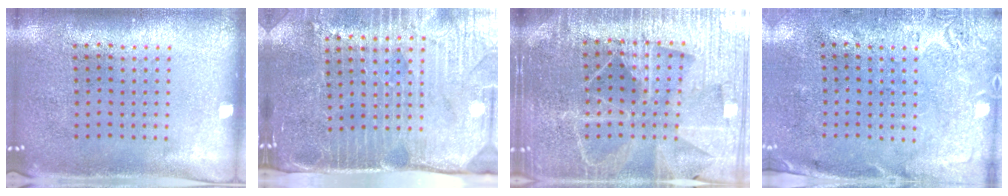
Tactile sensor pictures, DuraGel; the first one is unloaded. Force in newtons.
{"total": 4.4, "press": 3.8, "slide": 2.3}
{"total": 5.2, "press": 4.7, "slide": 2.2}
{"total": 2.9, "press": 2.2, "slide": 1.8}